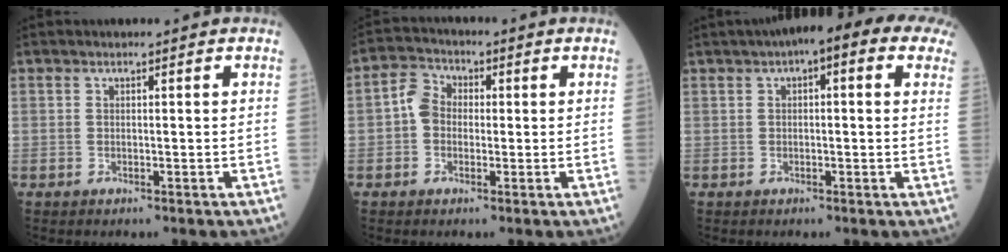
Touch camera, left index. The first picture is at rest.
{"total": 4.4, "force": [-0.3, 3.5, 2.5], "torque": [-0.051, 0.021, -0.015]}
{"total": 12.4, "force": [7.3, 3.2, 9.6], "torque": [-0.117, 0.045, 0.077]}